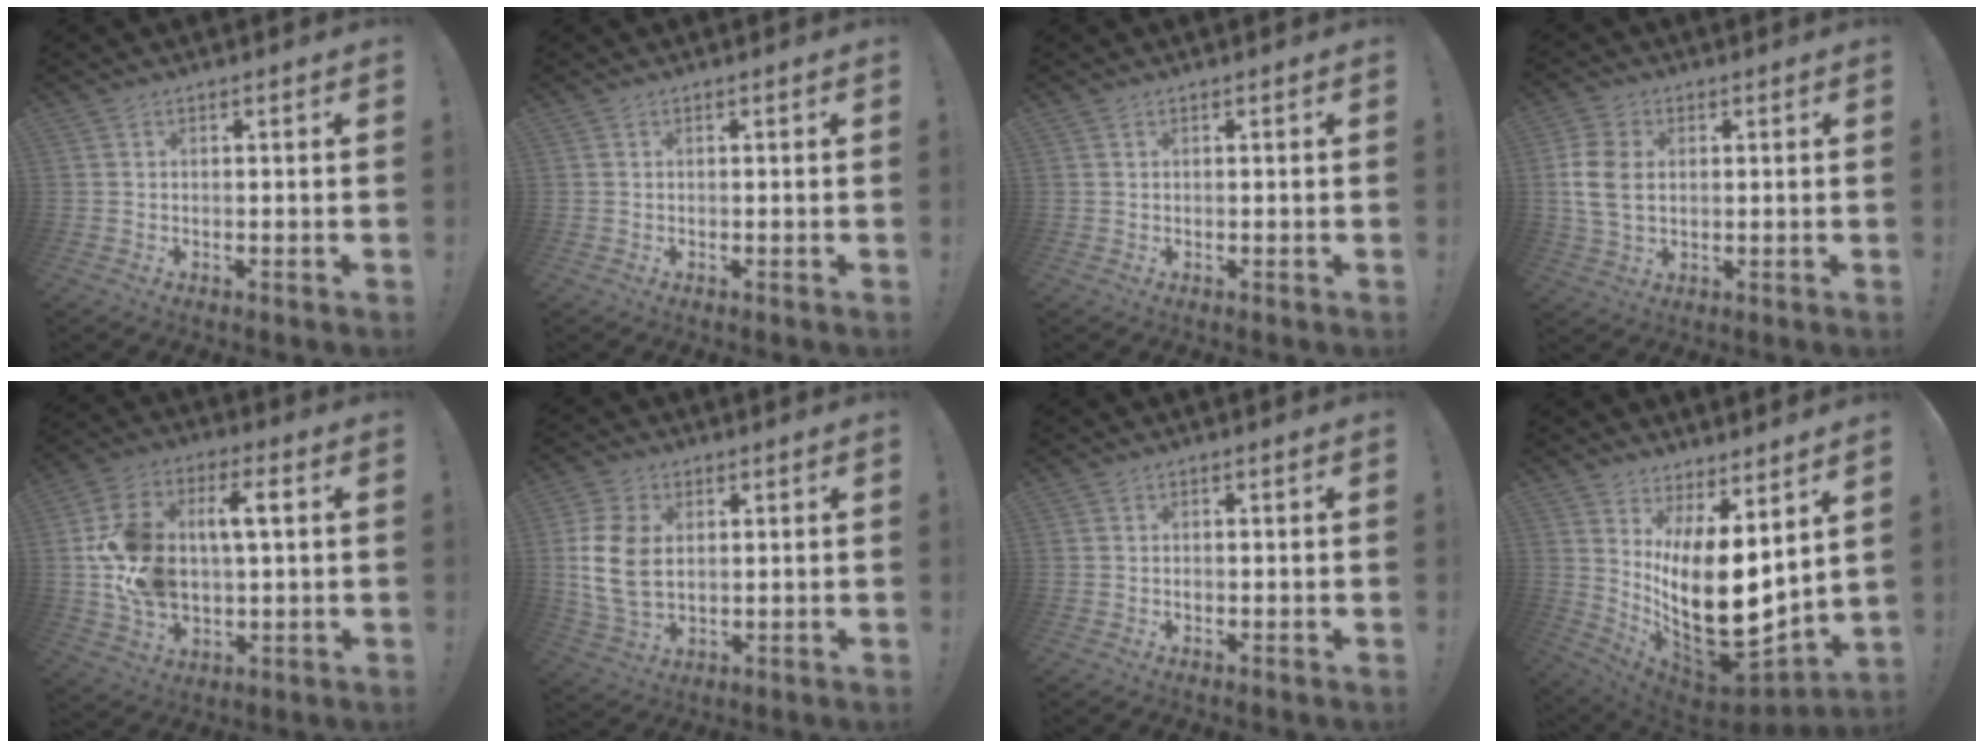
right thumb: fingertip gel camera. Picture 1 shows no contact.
{"total": 0.0}
{"total": 0.0}
{"total": 9.9, "force": [1.1, 7.0, 6.9], "torque": [-0.148, 0.003, 0.022]}
{"total": 16.2, "force": [2.2, 9.9, 12.6], "torque": [-0.228, 0.005, 0.040]}
{"total": 12.8, "force": [1.6, 8.8, 9.1], "torque": [-0.185, -0.005, 0.034]}
{"total": 0.6, "force": [-0.4, 0.4, 0.1], "torque": [-0.008, 0.005, -0.007]}
{"total": 20.2, "force": [-0.5, 8.9, 18.2], "torque": [-0.321, -0.036, 0.006]}